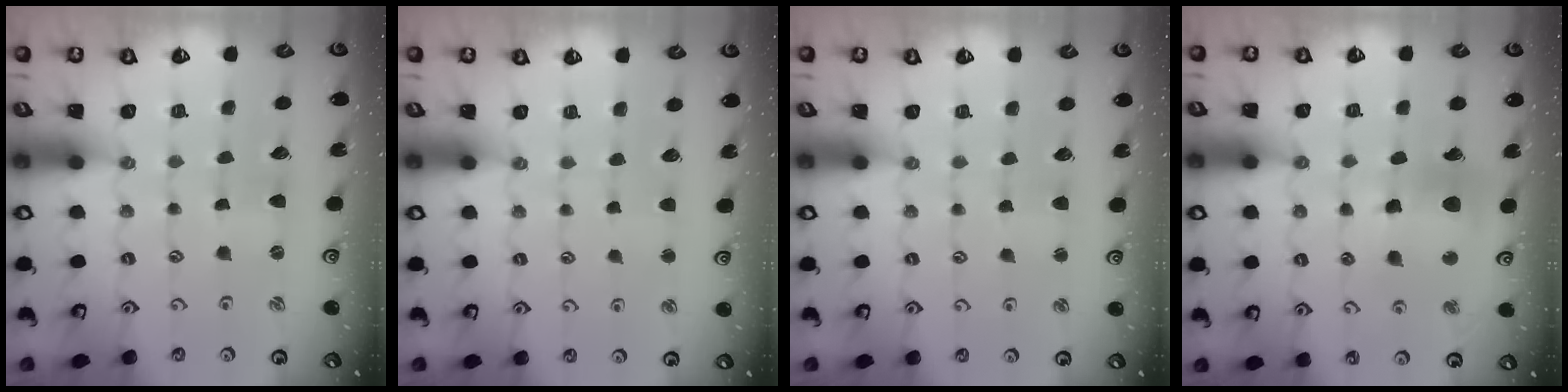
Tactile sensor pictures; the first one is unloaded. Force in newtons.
{"total": 2.1, "press": 2.0, "slide": 0.4}
{"total": 2.8, "press": 2.8, "slide": 0.3}
{"total": 12.2, "press": 12.1, "slide": 1.8}